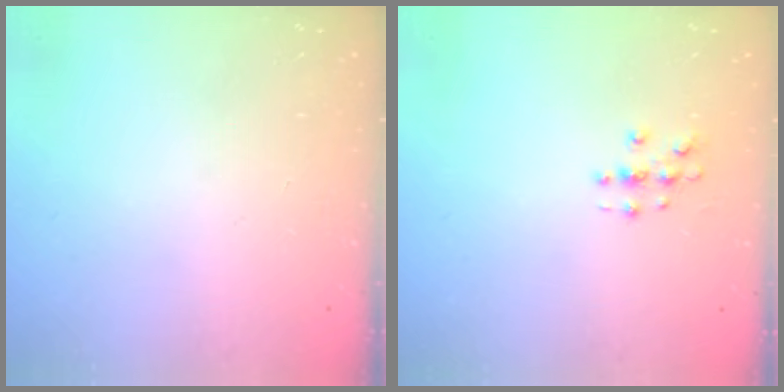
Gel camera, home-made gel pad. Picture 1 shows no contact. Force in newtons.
{"total": 3.2, "press": 3.2, "slide": 0.2}